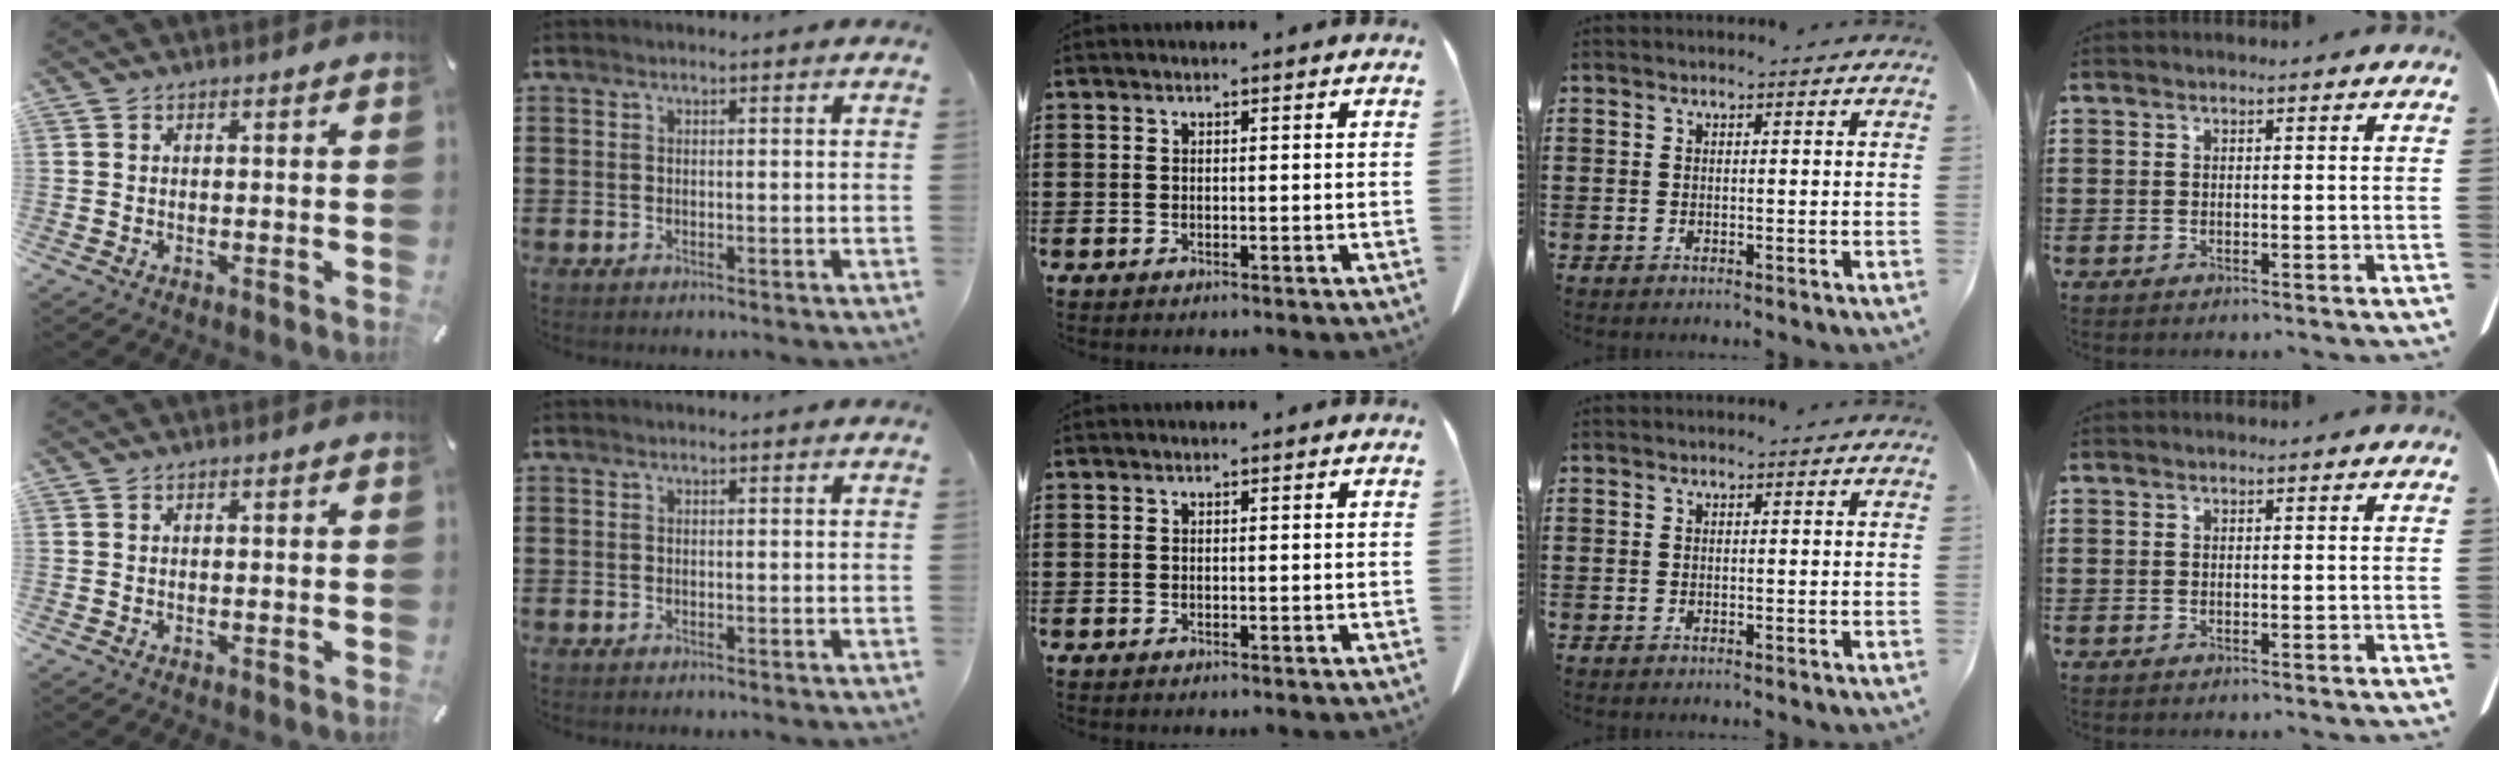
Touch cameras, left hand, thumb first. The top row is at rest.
{}